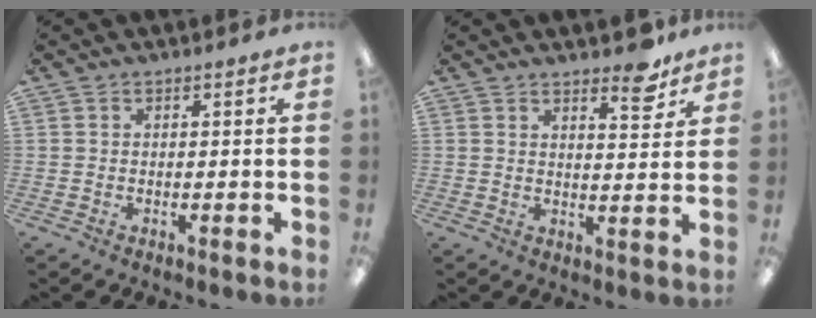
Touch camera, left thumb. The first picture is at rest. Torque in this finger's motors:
{"motor_torque": [0.06, 0.12, -0.29, 0.13, -0.01]}